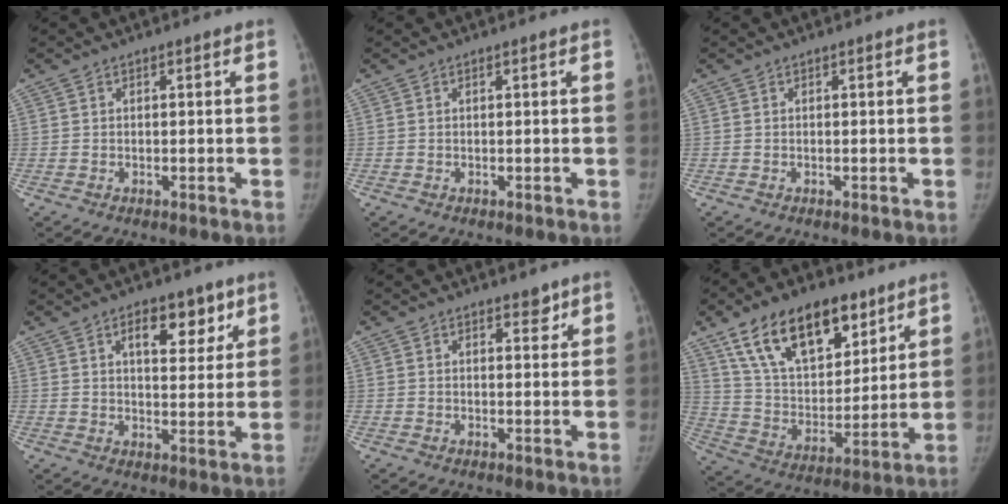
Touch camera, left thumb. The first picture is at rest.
{"total": 0.0}
{"total": 0.0}
{"total": 8.9, "force": [4.8, 4.5, 6.0], "torque": [-0.055, -0.024, 0.071]}
{"total": 1.9, "force": [1.5, 0.9, 0.7], "torque": [0.007, -0.009, 0.018]}
{"total": 21.9, "force": [13.1, 11.7, 13.1], "torque": [-0.181, -0.040, 0.234]}